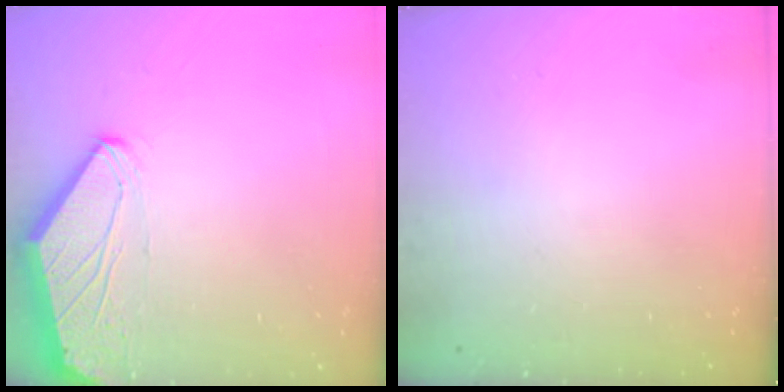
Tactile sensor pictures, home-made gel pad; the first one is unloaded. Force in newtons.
{"total": 0.0}